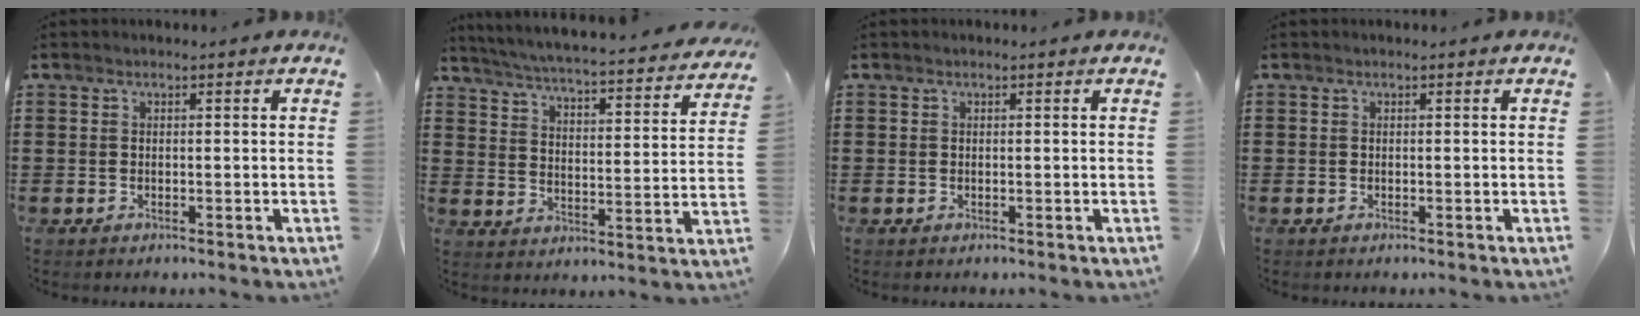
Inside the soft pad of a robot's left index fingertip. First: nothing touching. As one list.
[{"total": 4.3, "force": [4.0, -0.4, 1.5], "torque": [-0.051, -0.037, 0.060]}, {"total": 0.0}, {"total": 0.0}]